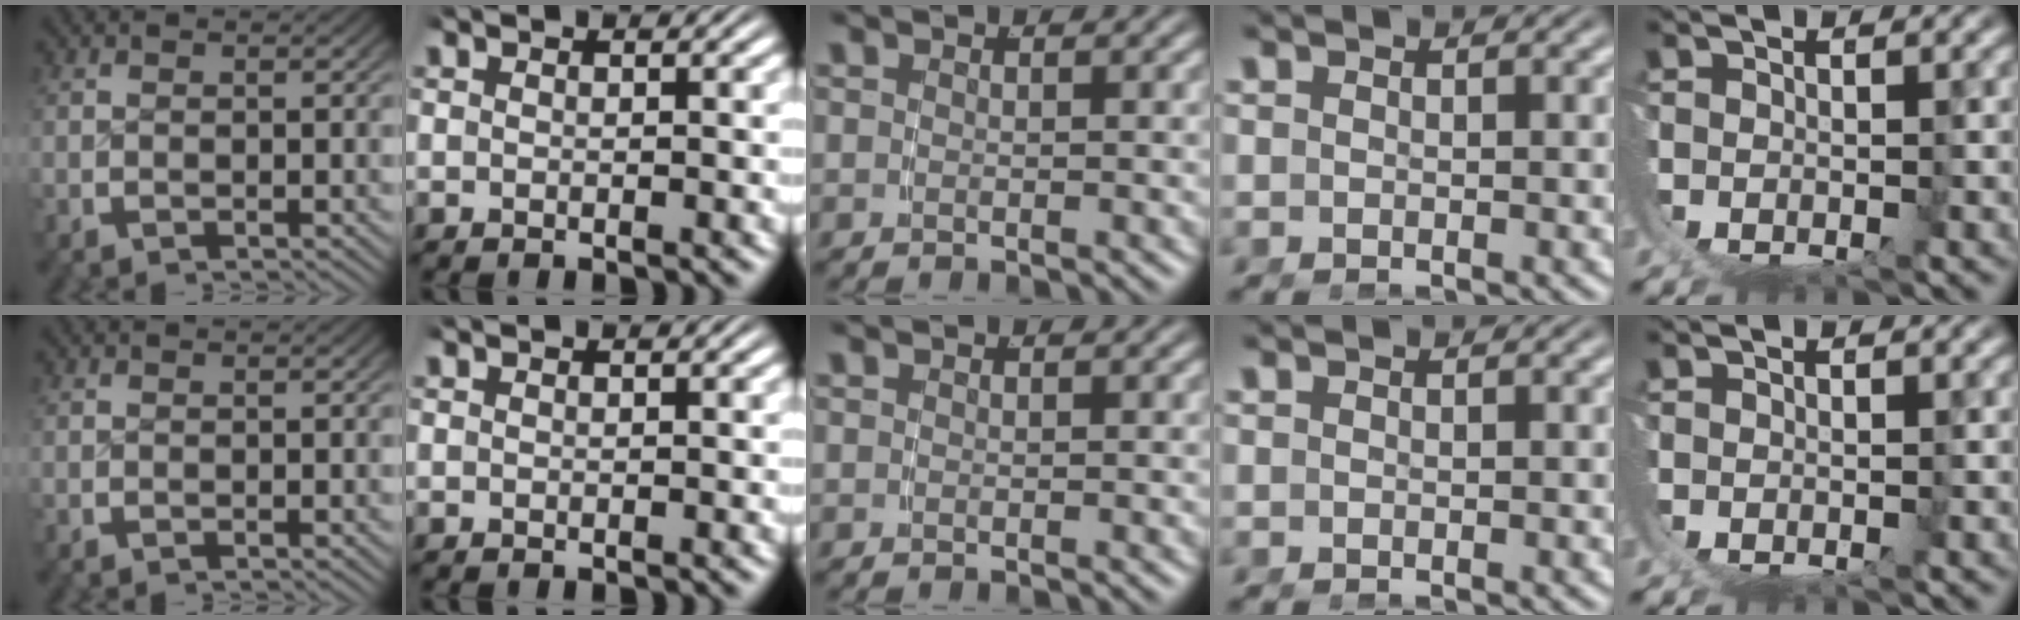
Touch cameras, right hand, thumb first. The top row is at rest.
{}